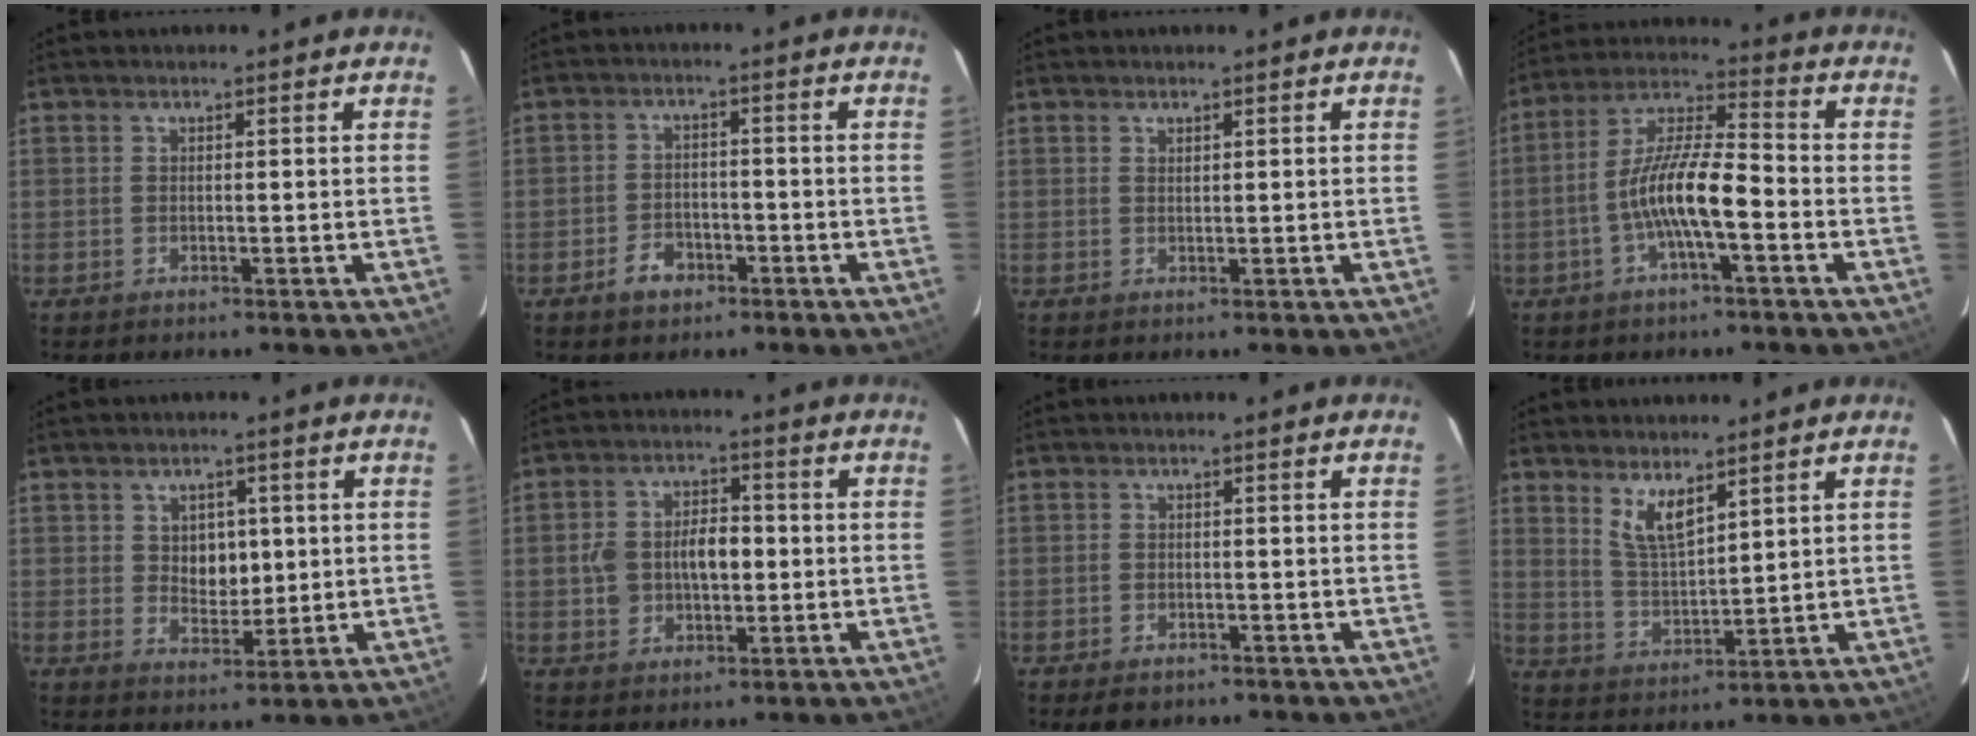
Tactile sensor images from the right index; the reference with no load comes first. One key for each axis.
{"total": 4.7, "fx": -2.9, "fy": 3.0, "fz": 2.0, "tx": -0.048, "ty": 0.007, "tz": -0.045}
{"total": 0.5, "fx": 0.5, "fy": 0.2, "fz": 0.1, "tx": -0.002, "ty": 0.001, "tz": 0.010}
{"total": 10.9, "fx": -3.8, "fy": 2.1, "fz": 10.0, "tx": -0.202, "ty": 0.009, "tz": -0.073}
{"total": 5.7, "fx": 0.9, "fy": 4.4, "fz": 3.5, "tx": -0.053, "ty": 0.004, "tz": 0.021}
{"total": 8.4, "fx": -0.6, "fy": 5.7, "fz": 6.1, "tx": -0.117, "ty": 0.017, "tz": -0.004}
{"total": 3.2, "fx": -2.3, "fy": 1.8, "fz": 1.4, "tx": -0.032, "ty": -0.003, "tz": -0.032}
{"total": 6.3, "fx": 4.2, "fy": 1.9, "fz": 4.3, "tx": -0.079, "ty": -0.008, "tz": 0.088}